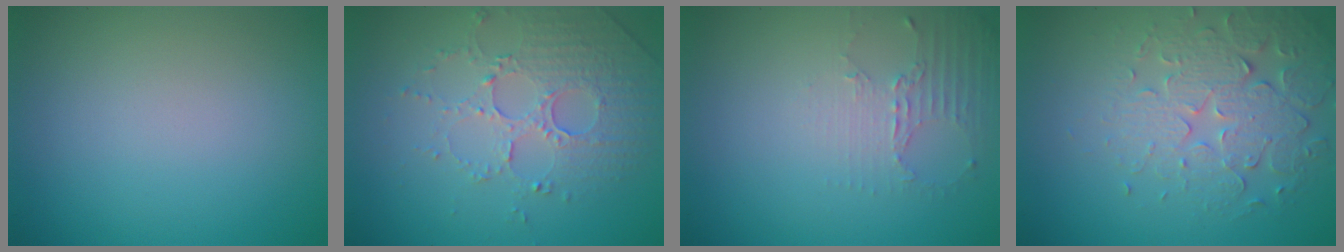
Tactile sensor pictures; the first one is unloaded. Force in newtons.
{"total": 5.0, "press": 3.4, "slide": 3.6}
{"total": 2.2, "press": 1.6, "slide": 1.5}
{"total": 4.5, "press": 4.1, "slide": 1.9}